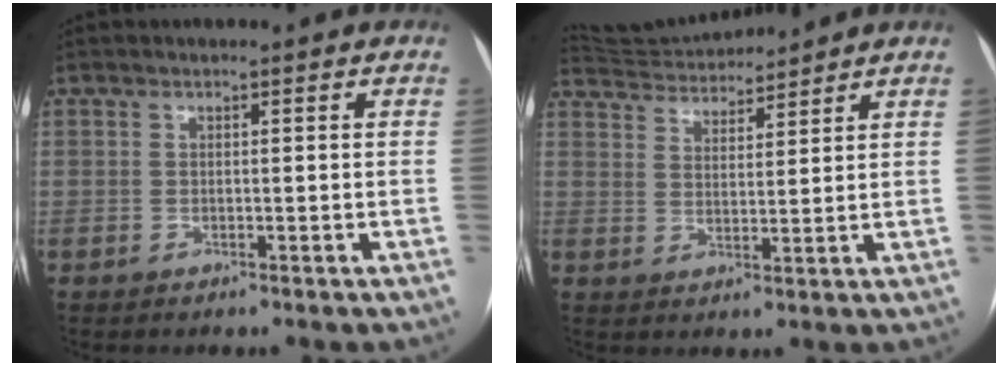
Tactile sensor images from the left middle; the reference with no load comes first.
{"total": 8.6, "force": [8.5, 0.2, 0.9], "torque": [-0.027, 0.023, 0.149]}